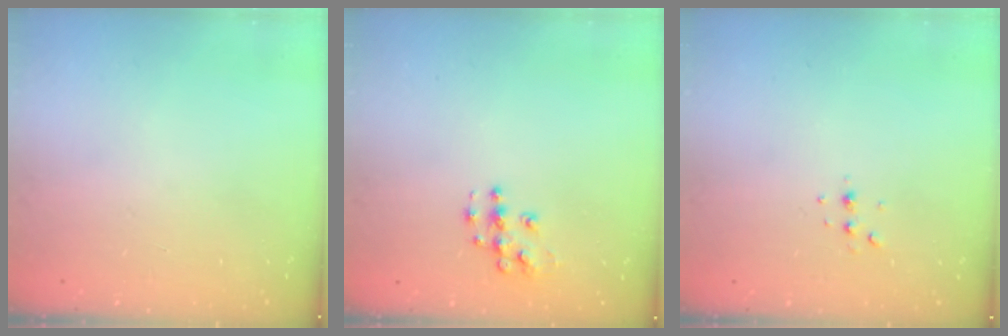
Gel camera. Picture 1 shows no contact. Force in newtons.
{"total": 7.0, "press": 7.0, "slide": 0.4}
{"total": 4.0, "press": 3.6, "slide": 1.8}